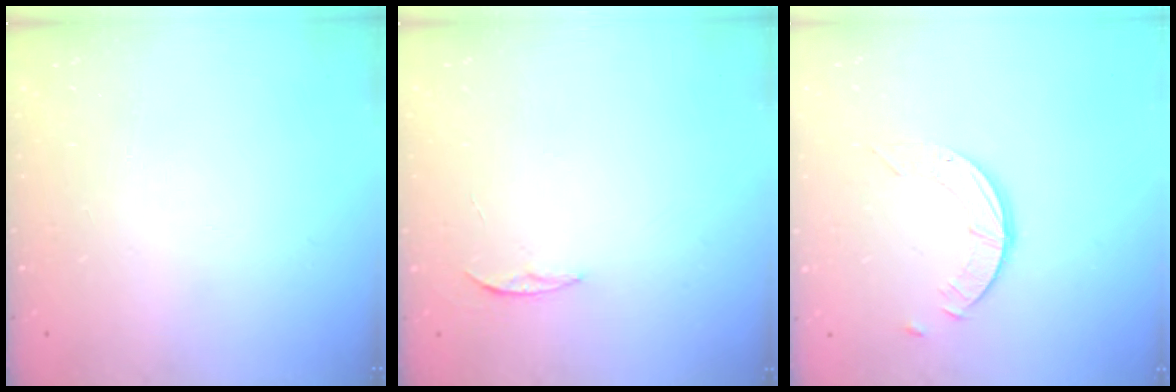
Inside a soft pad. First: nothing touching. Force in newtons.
{"total": 3.4, "press": 3.4, "slide": 0.4}
{"total": 3.5, "press": 3.5, "slide": 0.2}